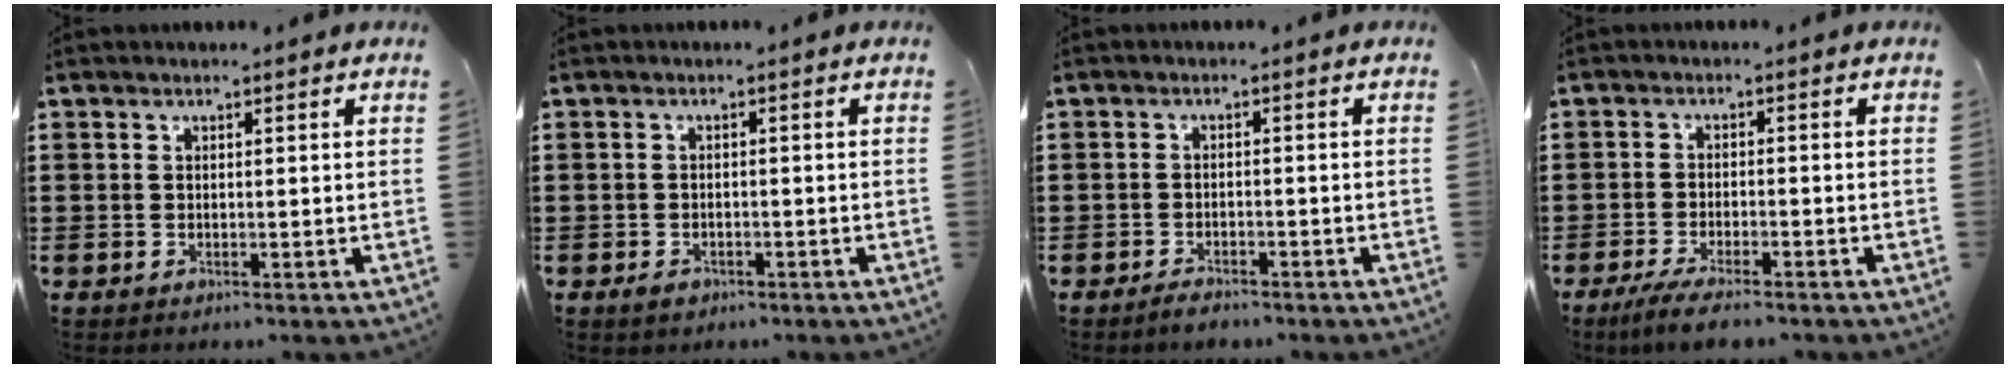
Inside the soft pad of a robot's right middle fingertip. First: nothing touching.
{"total": 1.2, "force": [-0.9, 0.8, 0.4], "torque": [-0.011, -0.002, -0.019]}
{"total": 1.7, "force": [-1.6, 0.3, 0.3], "torque": [-0.010, -0.001, -0.032]}
{"total": 3.6, "force": [-3.2, 0.2, 1.8], "torque": [-0.044, -0.008, -0.064]}